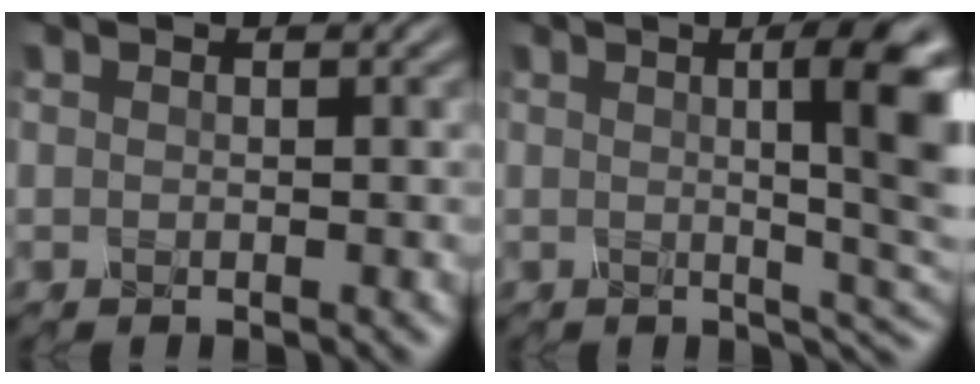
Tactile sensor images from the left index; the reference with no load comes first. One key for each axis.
{"total": 9.5, "fx": 1.3, "fy": 2.4, "fz": 9.1, "tx": -0.081, "ty": 0.015, "tz": 0.012}